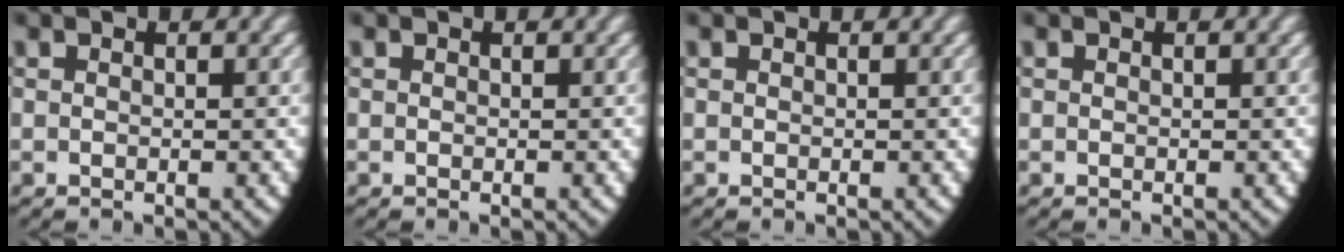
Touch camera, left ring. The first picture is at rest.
{"total": 0.0}
{"total": 0.0}
{"total": 0.0}